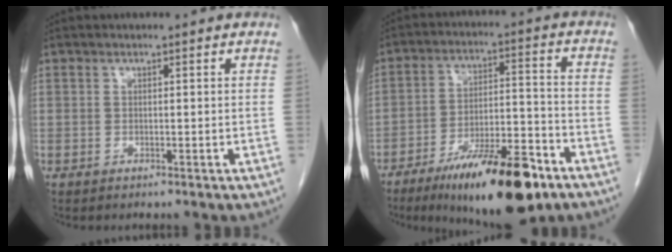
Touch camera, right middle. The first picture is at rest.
{"total": 17.3, "force": [-11.1, 3.6, 12.7], "torque": [-0.183, -0.006, -0.182]}